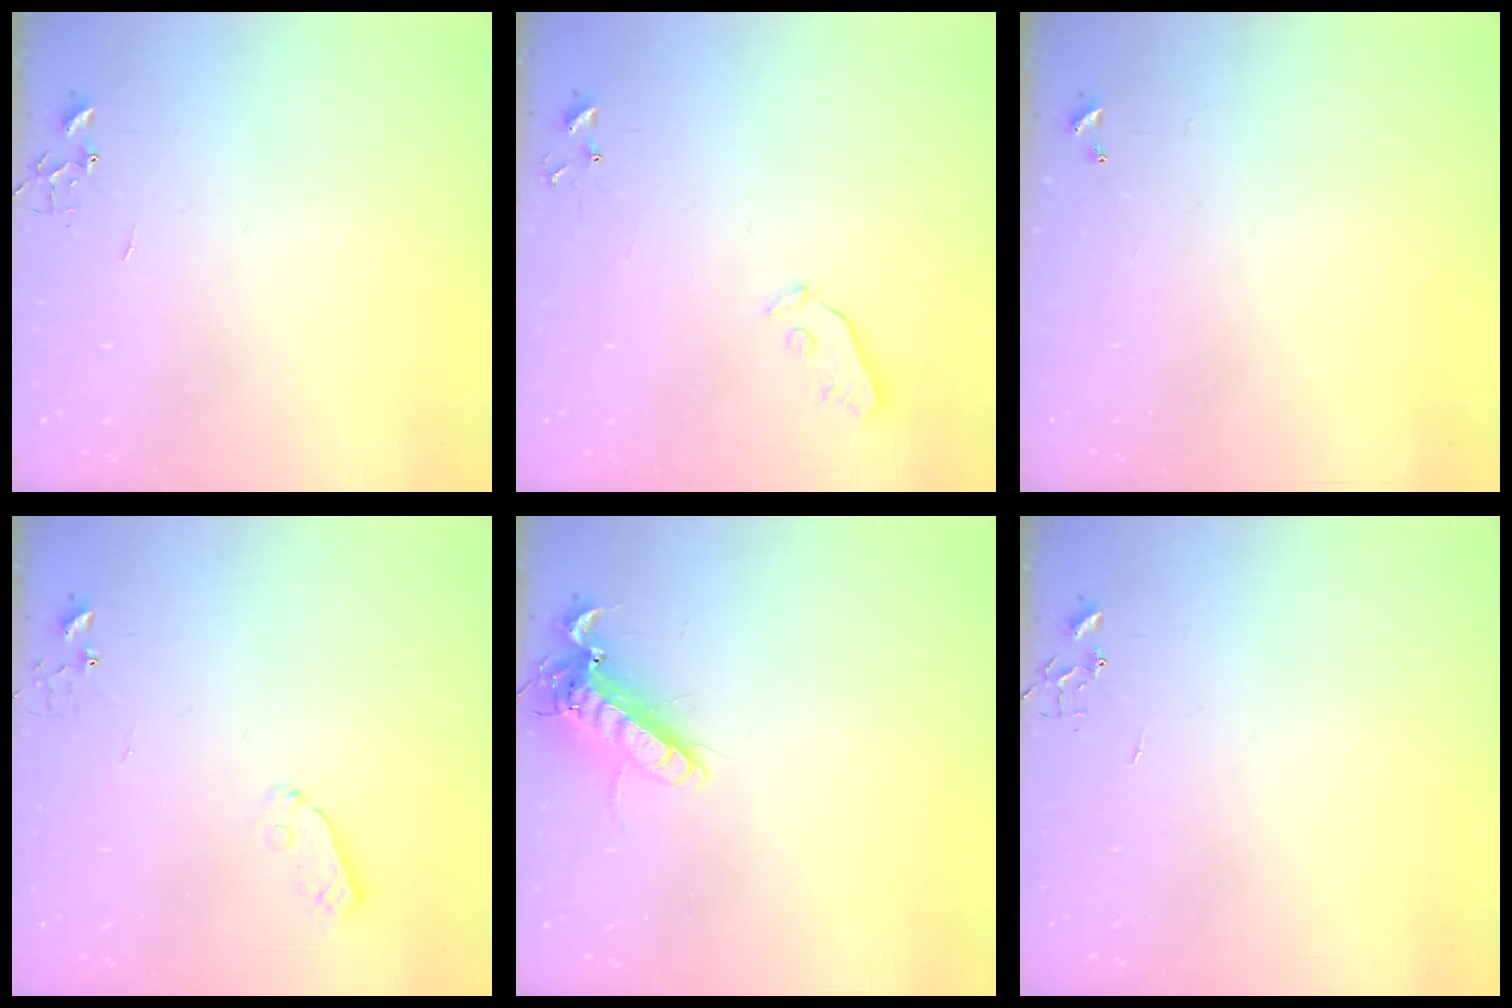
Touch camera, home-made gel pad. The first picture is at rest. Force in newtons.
{"total": 3.4, "press": 3.4, "slide": 0.5}
{"total": 0.0}
{"total": 5.0, "press": 5.0, "slide": 0.4}
{"total": 13.2, "press": 13.0, "slide": 2.1}
{"total": 0.0}